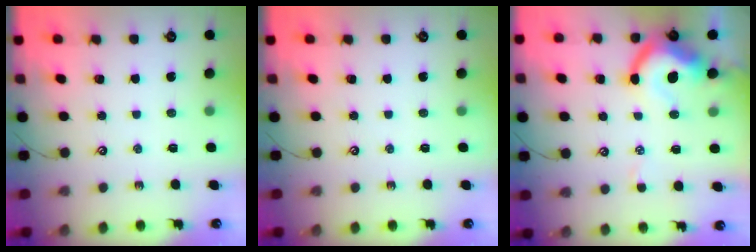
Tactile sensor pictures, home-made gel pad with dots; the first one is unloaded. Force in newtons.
{"total": 0.0}
{"total": 8.9, "press": 8.8, "slide": 1.4}